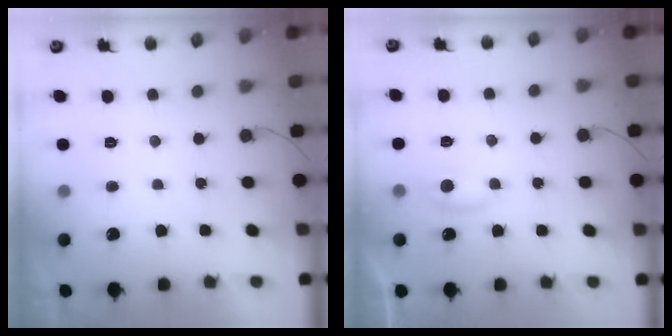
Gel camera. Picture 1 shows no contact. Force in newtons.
{"total": 4.5, "press": 4.5, "slide": 0.5}